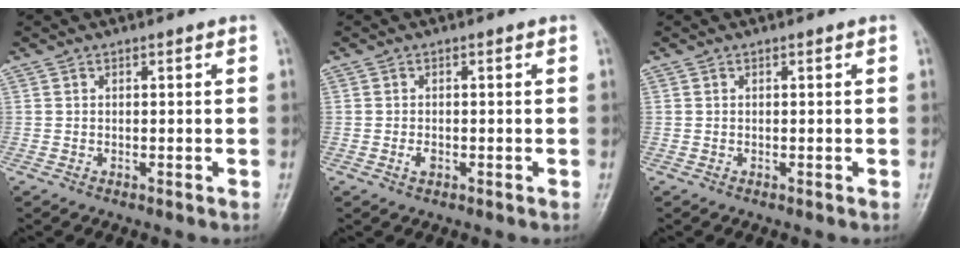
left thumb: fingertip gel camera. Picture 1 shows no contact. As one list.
[{"total": 1.4, "force": [-0.5, 0.9, 1.0], "torque": [-0.017, -0.001, -0.009]}, {"total": 0.0}]